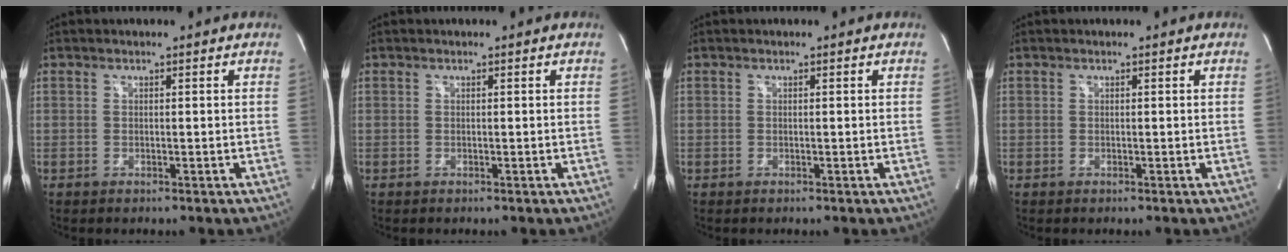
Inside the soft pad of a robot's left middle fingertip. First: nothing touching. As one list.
[{"total": 0.0}, {"total": 0.0}, {"total": 0.0}]